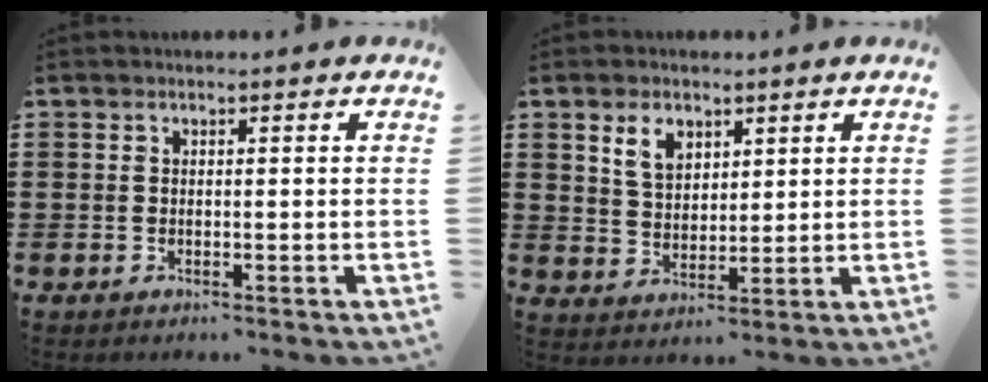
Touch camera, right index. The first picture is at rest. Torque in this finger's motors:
{"motor_torque": [1.42, 0.71, 0.37, 0.07]}